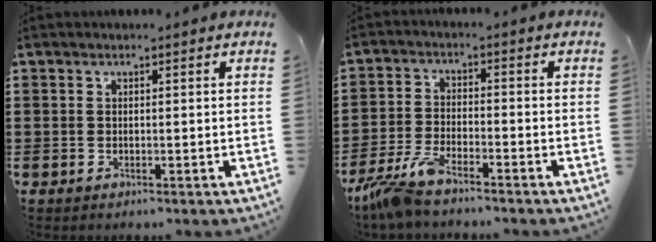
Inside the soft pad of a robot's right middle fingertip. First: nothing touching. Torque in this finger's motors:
{"motor_torque": [1.19, 0.27, 0.10, 0.13]}